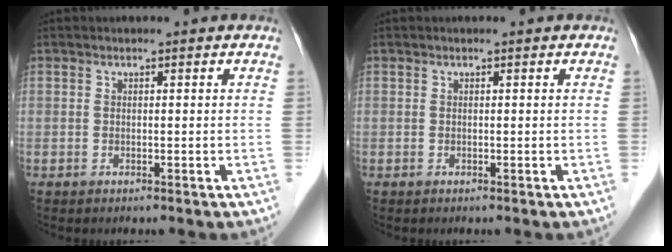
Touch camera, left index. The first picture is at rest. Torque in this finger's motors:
{"motor_torque": [0.00, 0.00, 0.01, 0.00]}